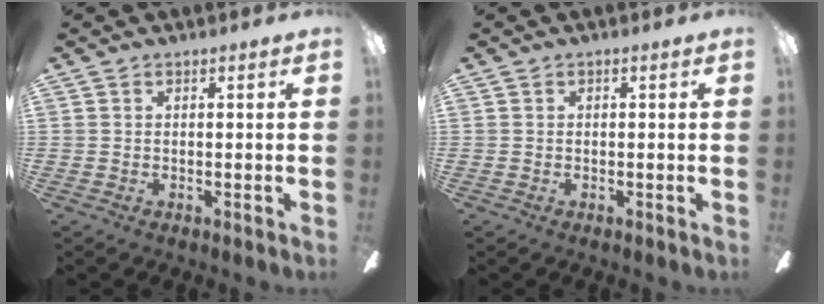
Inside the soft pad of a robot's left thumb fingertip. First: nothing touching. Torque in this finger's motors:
{"motor_torque": [-0.06, 0.06, -0.05, 0.19, 0.00]}